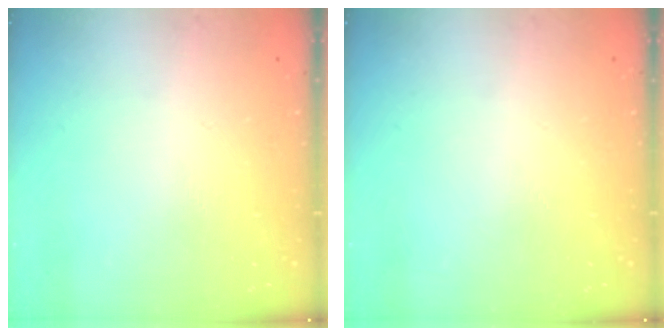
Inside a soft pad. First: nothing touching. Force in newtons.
{"total": 0.0}